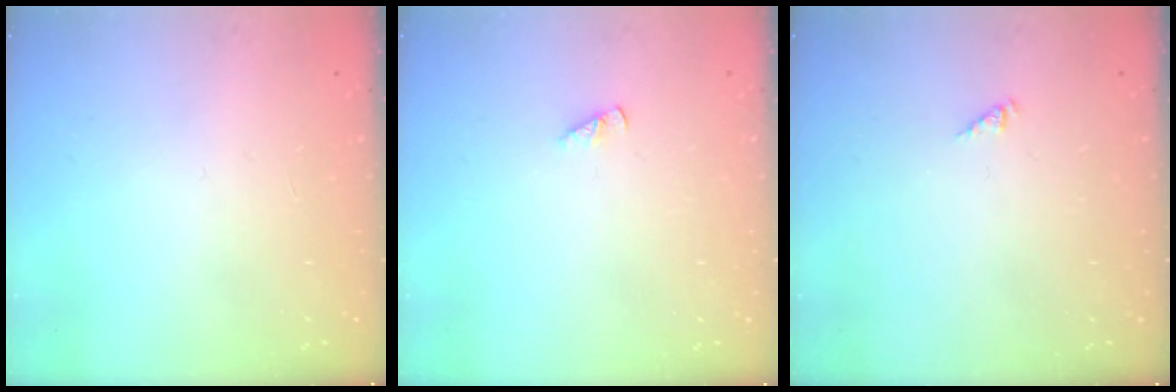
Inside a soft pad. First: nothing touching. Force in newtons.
{"total": 1.3, "press": 1.3, "slide": 0.2}
{"total": 0.0}